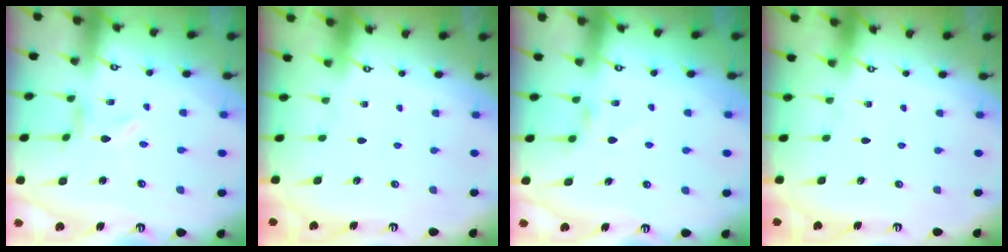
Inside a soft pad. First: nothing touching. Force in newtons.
{"total": 0.0}
{"total": 3.2, "press": 3.2, "slide": 0.6}
{"total": 0.0}